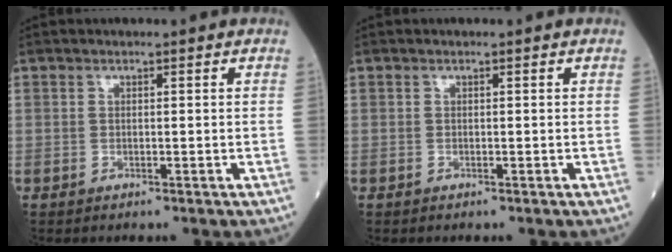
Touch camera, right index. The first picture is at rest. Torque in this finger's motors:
{"motor_torque": [-0.14, -0.11, 0.03, 0.01]}